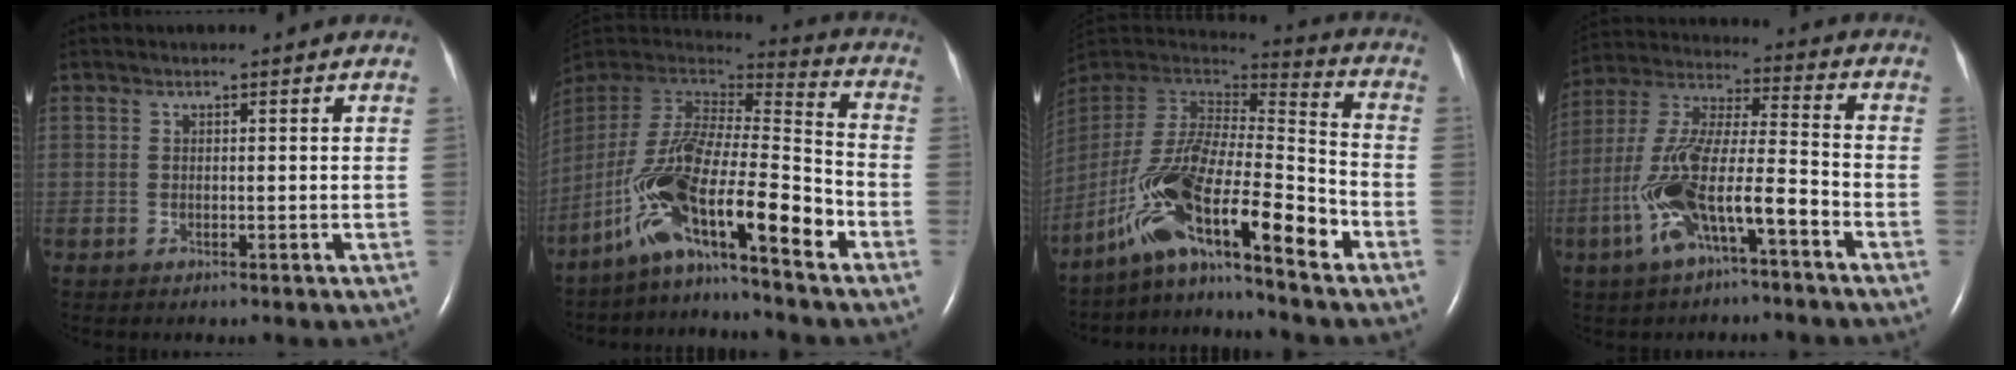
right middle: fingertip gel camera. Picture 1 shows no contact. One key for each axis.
{"total": 15.5, "fx": -9.0, "fy": 1.4, "fz": 12.6, "tx": -0.233, "ty": -0.005, "tz": -0.161}
{"total": 15.9, "fx": -9.8, "fy": 1.5, "fz": 12.4, "tx": -0.223, "ty": -0.004, "tz": -0.173}
{"total": 14.2, "fx": -6.1, "fy": 3.1, "fz": 12.4, "tx": -0.260, "ty": 0.013, "tz": -0.111}